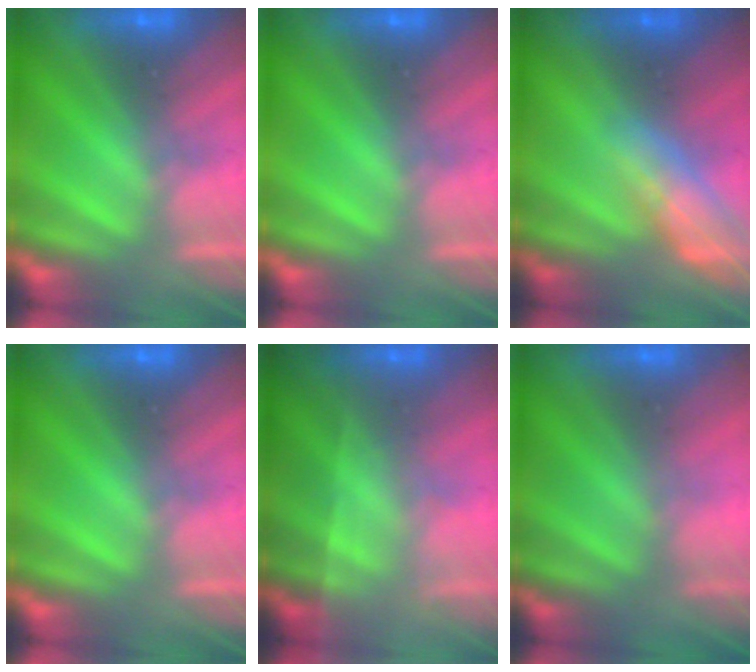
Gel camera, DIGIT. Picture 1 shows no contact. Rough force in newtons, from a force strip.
{"total": 0.0}
{"total": 2.5}
{"total": 0.0}
{"total": 1.8}
{"total": 2.6}